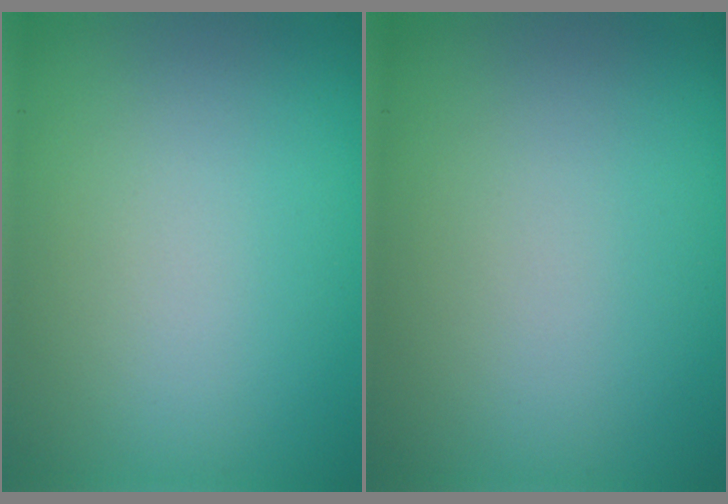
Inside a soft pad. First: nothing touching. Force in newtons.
{"total": 0.0}